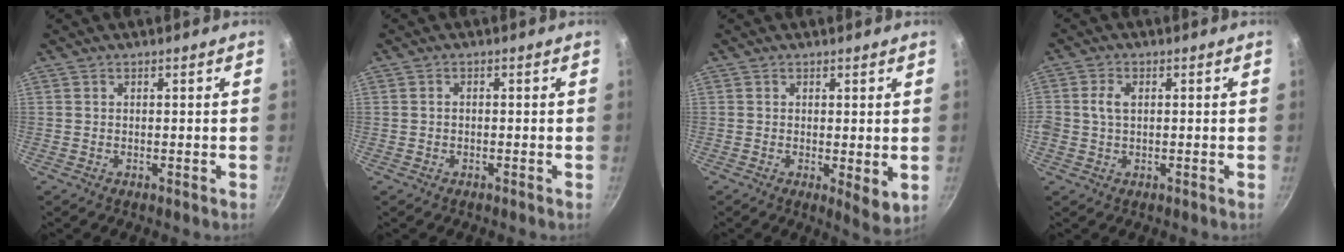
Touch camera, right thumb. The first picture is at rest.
{"total": 0.9, "force": [-0.2, 0.7, 0.5], "torque": [-0.009, 0.005, -0.003]}
{"total": 4.9, "force": [0.1, 1.9, 4.6], "torque": [-0.063, -0.020, 0.003]}
{"total": 3.5, "force": [0.5, 2.5, 2.5], "torque": [-0.041, 0.008, 0.006]}